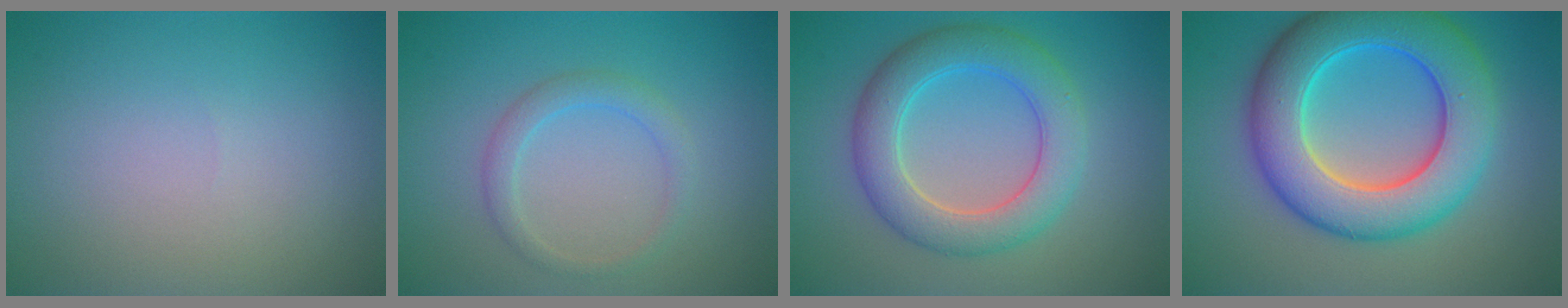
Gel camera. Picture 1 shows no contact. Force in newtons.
{"total": 1.9, "press": 1.9, "slide": 0.1}
{"total": 5.9, "press": 5.9, "slide": 0.4}
{"total": 10.4, "press": 10.4, "slide": 0.2}